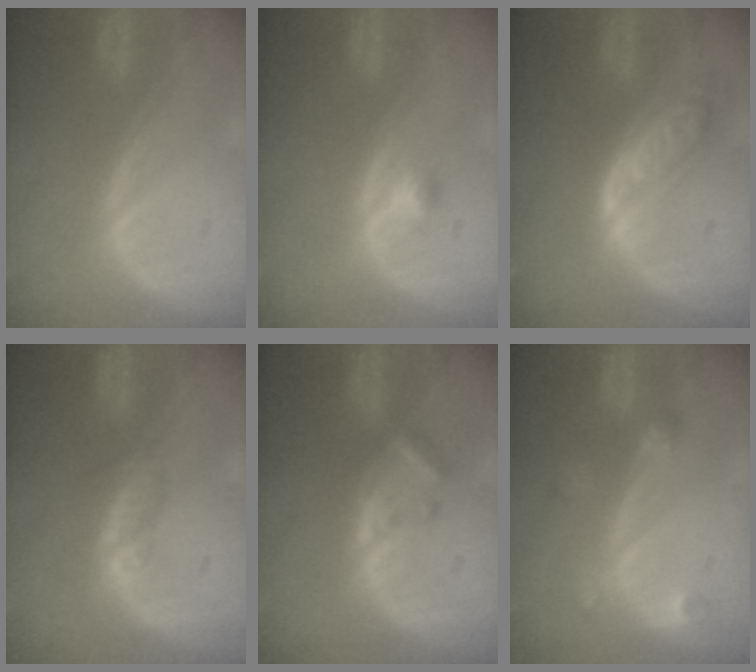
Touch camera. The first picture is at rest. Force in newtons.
{"total": 1.7, "press": 1.4, "slide": 0.8}
{"total": 6.2, "press": 5.6, "slide": 2.7}
{"total": 1.5, "press": 1.3, "slide": 0.9}
{"total": 3.0, "press": 3.0, "slide": 0.4}
{"total": 2.7, "press": 2.6, "slide": 0.5}